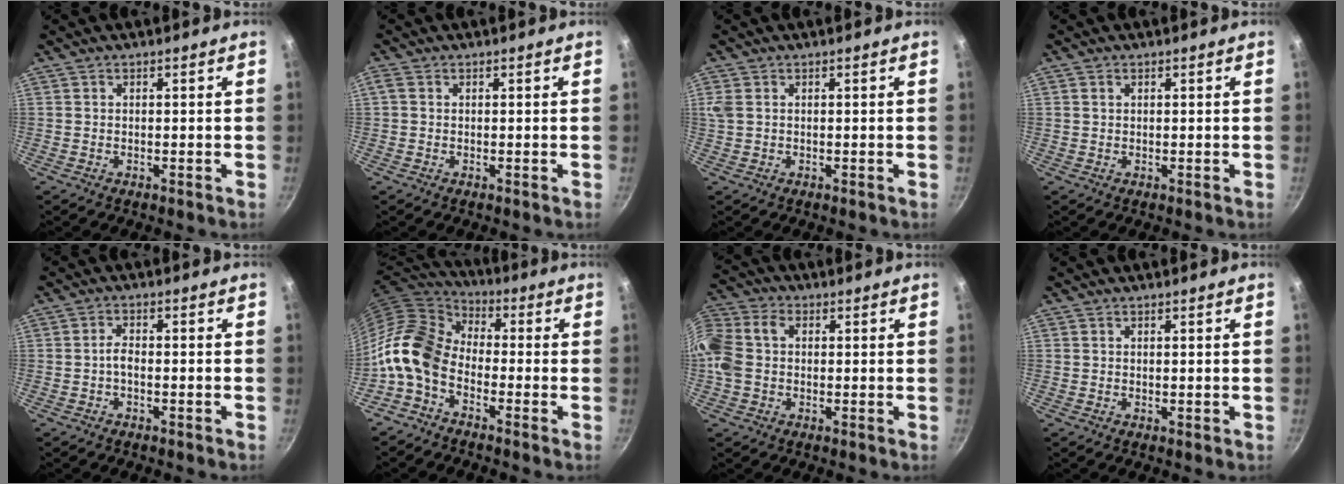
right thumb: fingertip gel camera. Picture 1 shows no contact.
{"total": 1.1, "force": [0.1, 0.9, 0.6], "torque": [-0.014, 0.004, 0.001]}
{"total": 2.2, "force": [0.6, 1.6, 1.3], "torque": [-0.027, 0.002, 0.014]}
{"total": 0.9, "force": [0.4, 0.7, 0.4], "torque": [-0.006, 0.003, 0.006]}
{"total": 2.1, "force": [-1.0, 0.8, 1.6], "torque": [-0.035, 0.017, -0.021]}
{"total": 13.0, "force": [-3.8, 8.6, 9.0], "torque": [-0.159, 0.050, -0.102]}
{"total": 12.3, "force": [0.4, 9.4, 7.9], "torque": [-0.176, 0.033, -0.010]}
{"total": 0.0}